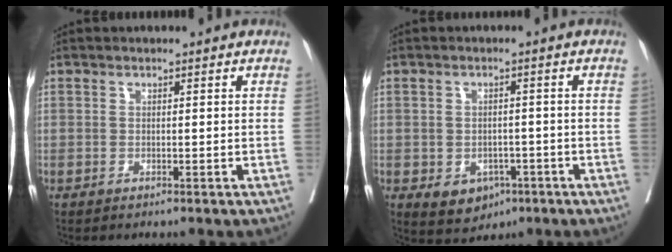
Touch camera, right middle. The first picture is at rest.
{"total": 5.5, "force": [-2.4, 4.1, 2.8], "torque": [-0.037, 0.000, -0.024]}